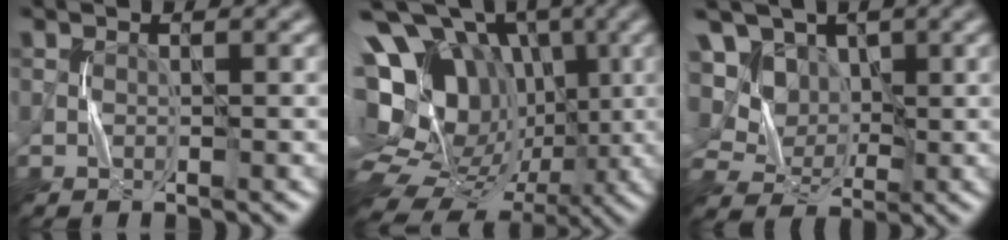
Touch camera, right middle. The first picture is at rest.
{"total": 18.6, "force": [3.4, 14.2, 11.5], "torque": [-0.237, 0.052, 0.060]}
{"total": 6.9, "force": [2.1, 5.6, 3.4], "torque": [-0.078, 0.015, 0.026]}